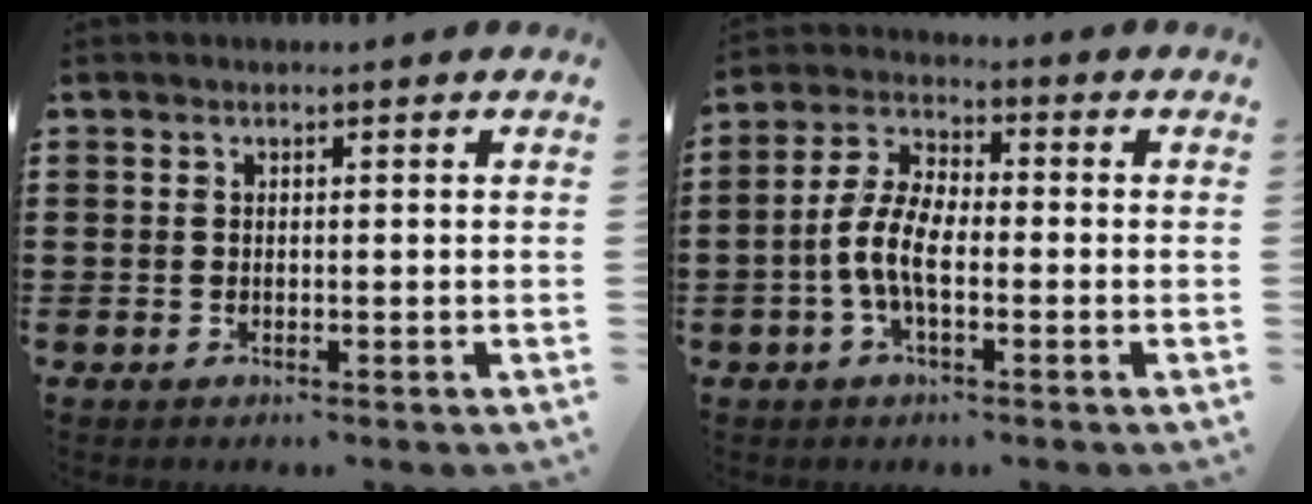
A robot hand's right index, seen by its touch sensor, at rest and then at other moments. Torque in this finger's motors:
{"motor_torque": [2.14, 0.00, 0.33, 0.21]}